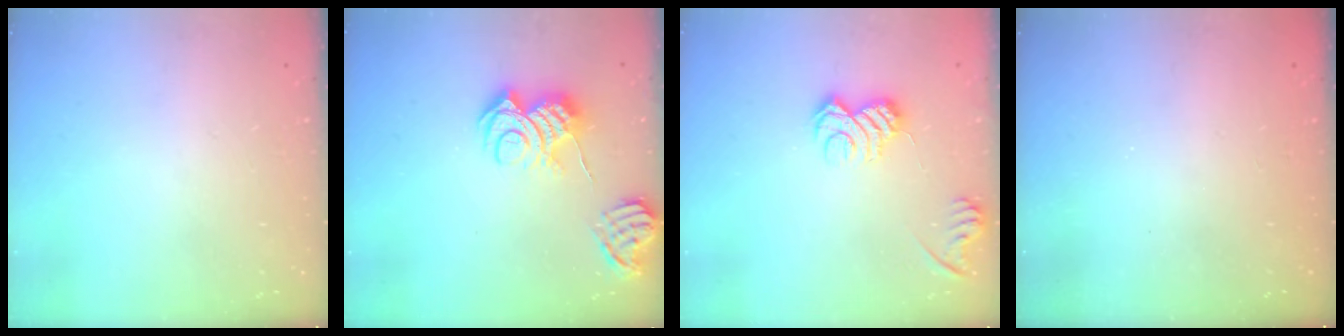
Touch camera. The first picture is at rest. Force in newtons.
{"total": 9.3, "press": 9.2, "slide": 1.2}
{"total": 10.1, "press": 10.1, "slide": 0.4}
{"total": 2.4, "press": 2.3, "slide": 0.8}